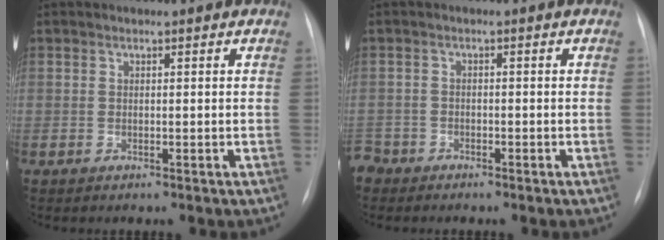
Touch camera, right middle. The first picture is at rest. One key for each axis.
{"total": 3.0, "fx": -2.6, "fy": 1.6, "fz": -0.3, "tx": 0.004, "ty": 0.001, "tz": -0.052}